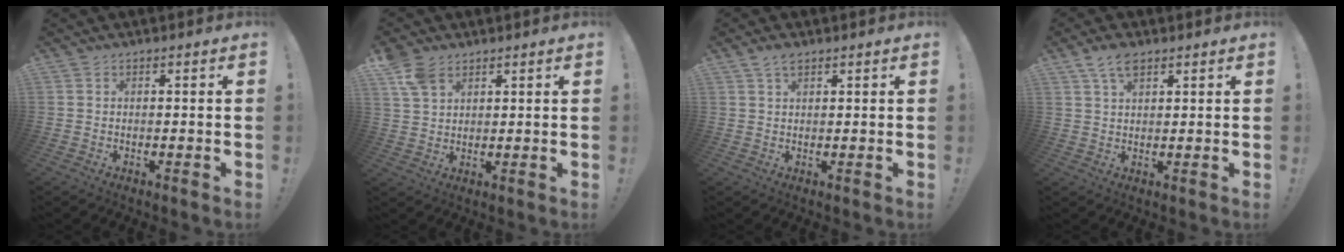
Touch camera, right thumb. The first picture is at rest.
{"total": 7.2, "force": [4.4, 4.3, 3.6], "torque": [-0.073, -0.009, 0.088]}
{"total": 3.1, "force": [2.0, 1.4, 1.9], "torque": [-0.031, -0.005, 0.036]}
{"total": 5.3, "force": [3.2, 2.5, 3.5], "torque": [-0.066, -0.007, 0.058]}